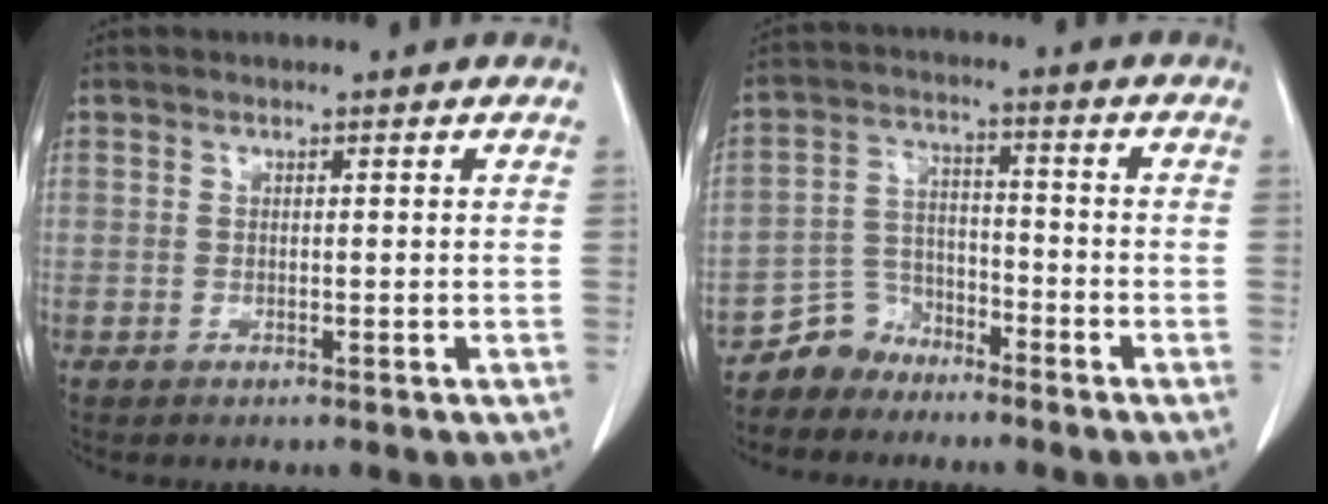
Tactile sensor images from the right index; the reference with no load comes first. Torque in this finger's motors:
{"motor_torque": [-0.45, -0.05, -0.84, -0.21]}